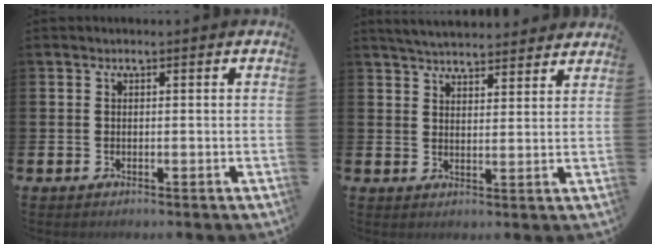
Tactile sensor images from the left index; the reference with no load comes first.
{"total": 4.6, "force": [4.6, 0.5, 0.4], "torque": [-0.019, -0.025, 0.083]}